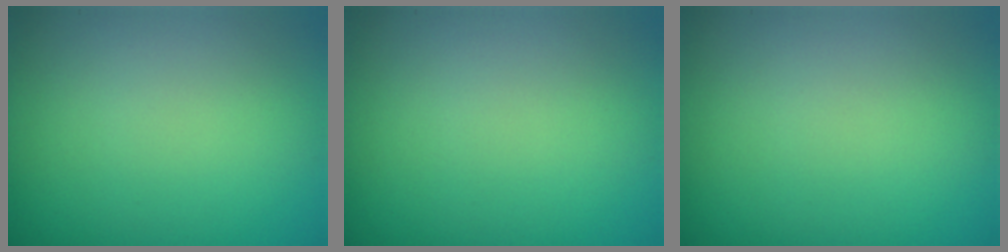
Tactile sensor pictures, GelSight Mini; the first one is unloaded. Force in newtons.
{"total": 0.0}
{"total": 0.0}